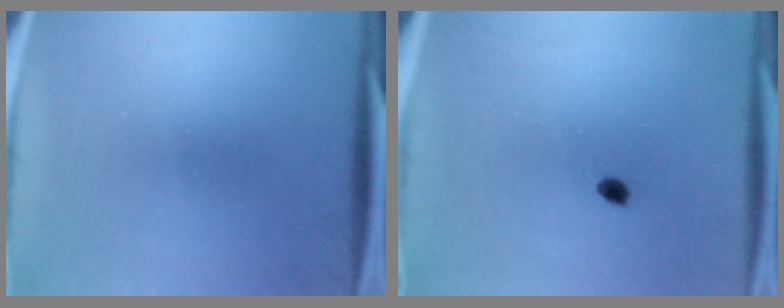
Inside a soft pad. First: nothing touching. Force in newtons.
{"total": 1.1}